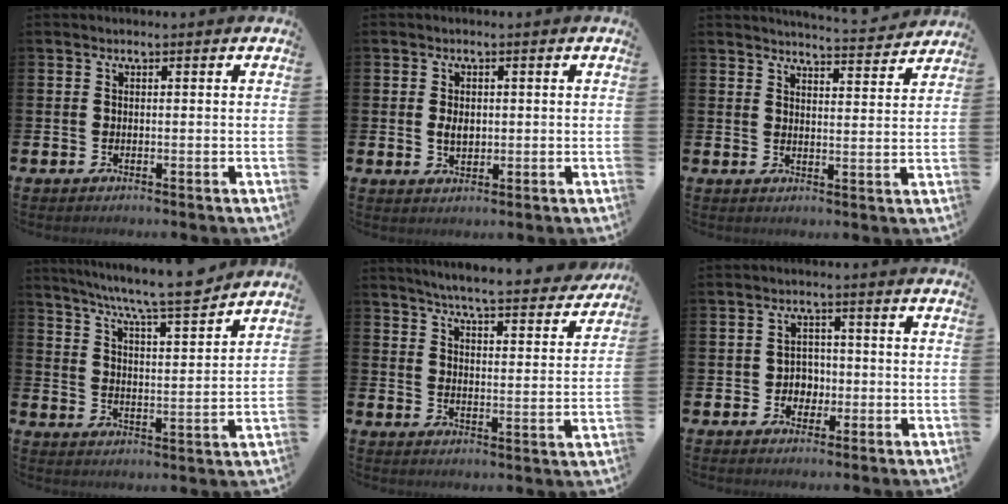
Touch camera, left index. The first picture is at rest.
{"total": 2.3, "force": [0.2, 1.6, 1.6], "torque": [-0.014, 0.000, -0.002]}
{"total": 4.9, "force": [4.8, -0.1, 0.6], "torque": [-0.011, -0.035, 0.082]}
{"total": 8.4, "force": [7.8, -0.2, 3.0], "torque": [-0.079, -0.056, 0.136]}
{"total": 6.0, "force": [5.7, 0.1, 1.8], "torque": [-0.048, -0.045, 0.094]}
{"total": 3.0, "force": [-0.7, 2.7, 1.0], "torque": [-0.017, 0.002, -0.021]}